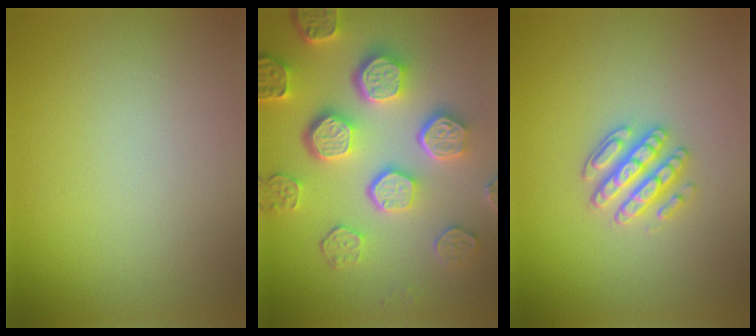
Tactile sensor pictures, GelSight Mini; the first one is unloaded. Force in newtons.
{"total": 7.9, "press": 6.0, "slide": 5.0}
{"total": 3.1, "press": 2.8, "slide": 1.1}